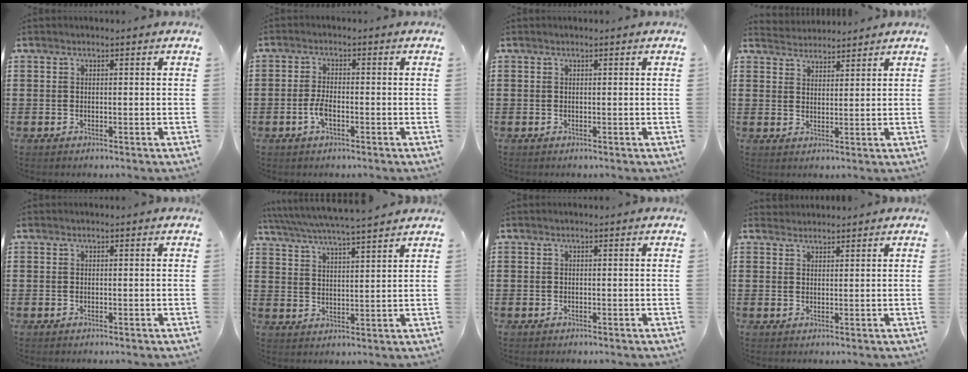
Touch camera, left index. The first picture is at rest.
{"total": 3.3, "force": [-1.2, 1.2, 2.9], "torque": [-0.072, -0.003, -0.028]}
{"total": 0.0}
{"total": 2.8, "force": [2.8, 0.2, -0.5], "torque": [0.001, -0.008, 0.053]}
{"total": 0.0}
{"total": 4.7, "force": [4.3, -0.4, 1.7], "torque": [-0.049, -0.027, 0.072]}
{"total": 0.0}
{"total": 1.7, "force": [1.6, 0.3, -0.2], "torque": [0.000, 0.002, 0.033]}